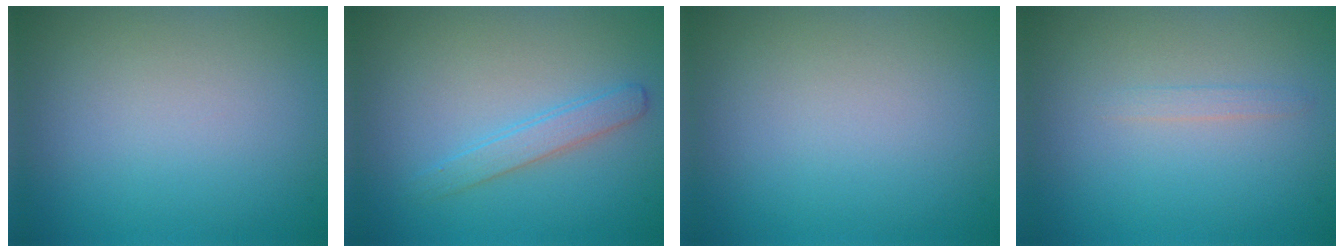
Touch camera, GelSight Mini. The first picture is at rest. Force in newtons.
{"total": 1.9, "press": 1.9, "slide": 0.1}
{"total": 0.0}
{"total": 0.8, "press": 0.8, "slide": 0.0}